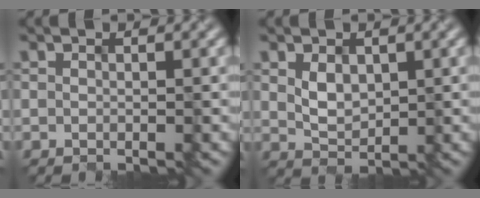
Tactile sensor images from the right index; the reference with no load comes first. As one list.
[{"total": 1.7, "force": [0.4, 1.3, 1.0], "torque": [-0.029, -0.004, 0.022]}]